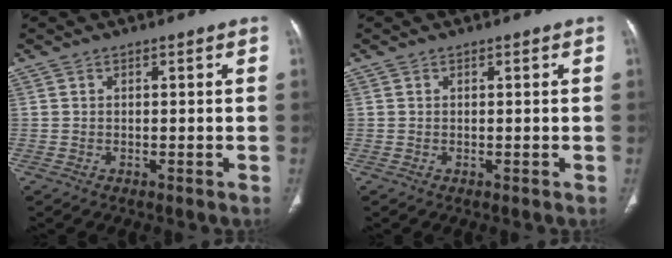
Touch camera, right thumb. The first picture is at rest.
{"total": 0.0}